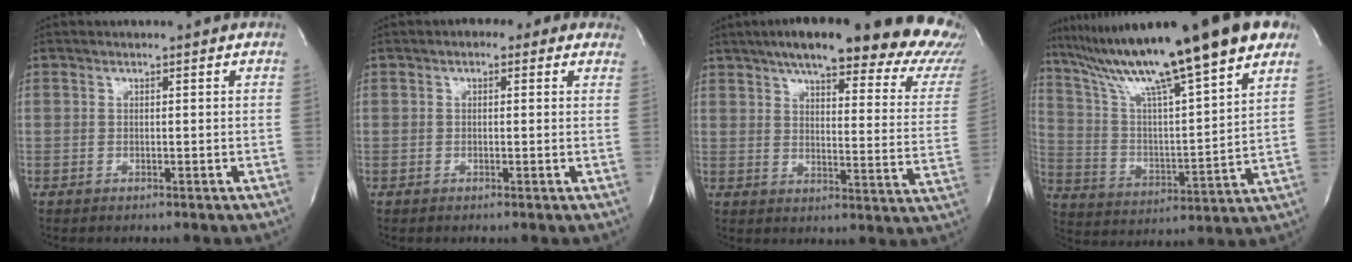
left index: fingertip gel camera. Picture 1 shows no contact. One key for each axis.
{"total": 3.8, "fx": 1.9, "fy": 2.3, "fz": 2.4, "tx": -0.021, "ty": 0.017, "tz": 0.015}
{"total": 30.4, "fx": 24.8, "fy": 5.7, "fz": 16.6, "tx": -0.193, "ty": -0.052, "tz": 0.291}
{"total": 24.3, "fx": 18.2, "fy": 0.9, "fz": 16.1, "tx": -0.271, "ty": 0.012, "tz": 0.291}